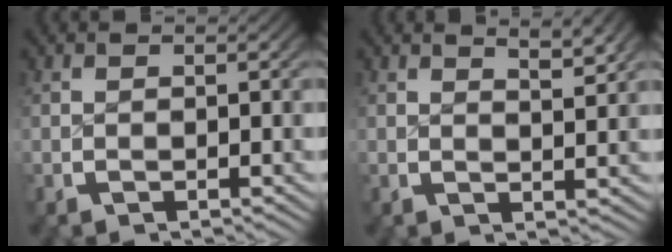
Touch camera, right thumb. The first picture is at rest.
{"total": 2.7, "force": [2.0, 0.4, 1.8], "torque": [-0.023, -0.002, 0.035]}